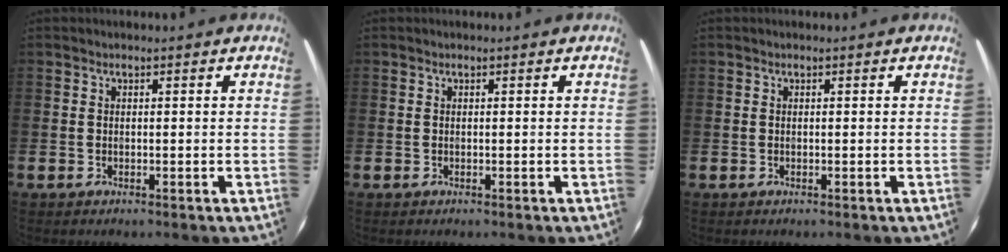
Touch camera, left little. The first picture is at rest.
{"total": 0.0}
{"total": 0.0}